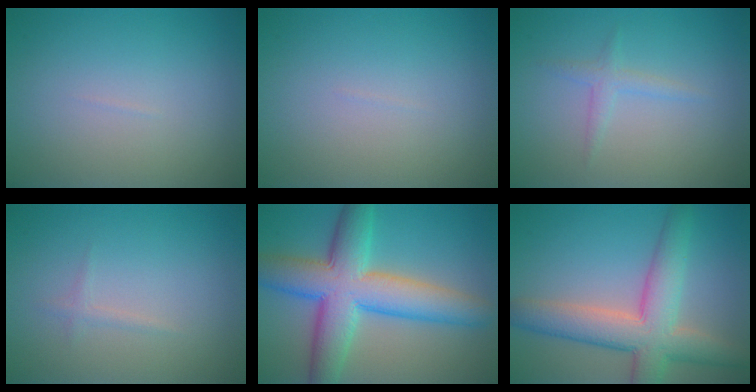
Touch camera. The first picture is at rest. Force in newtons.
{"total": 0.0}
{"total": 0.7, "press": 0.6, "slide": 0.1}
{"total": 0.7, "press": 0.7, "slide": 0.0}
{"total": 9.6, "press": 9.6, "slide": 0.1}
{"total": 7.2, "press": 7.2, "slide": 0.4}